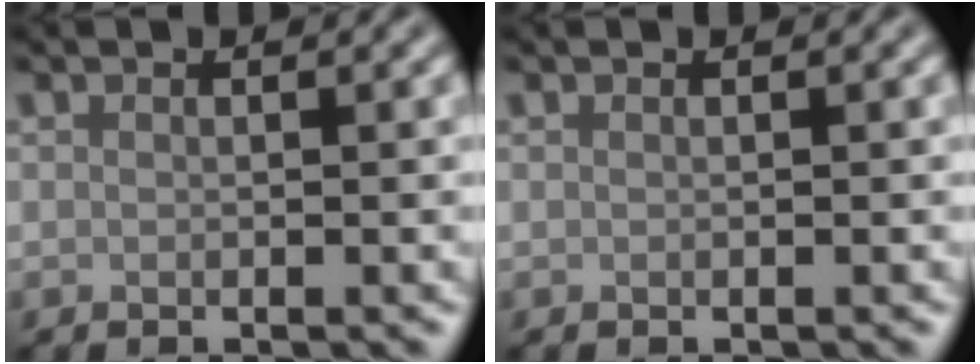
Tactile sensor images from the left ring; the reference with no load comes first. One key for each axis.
{"total": 0.0}